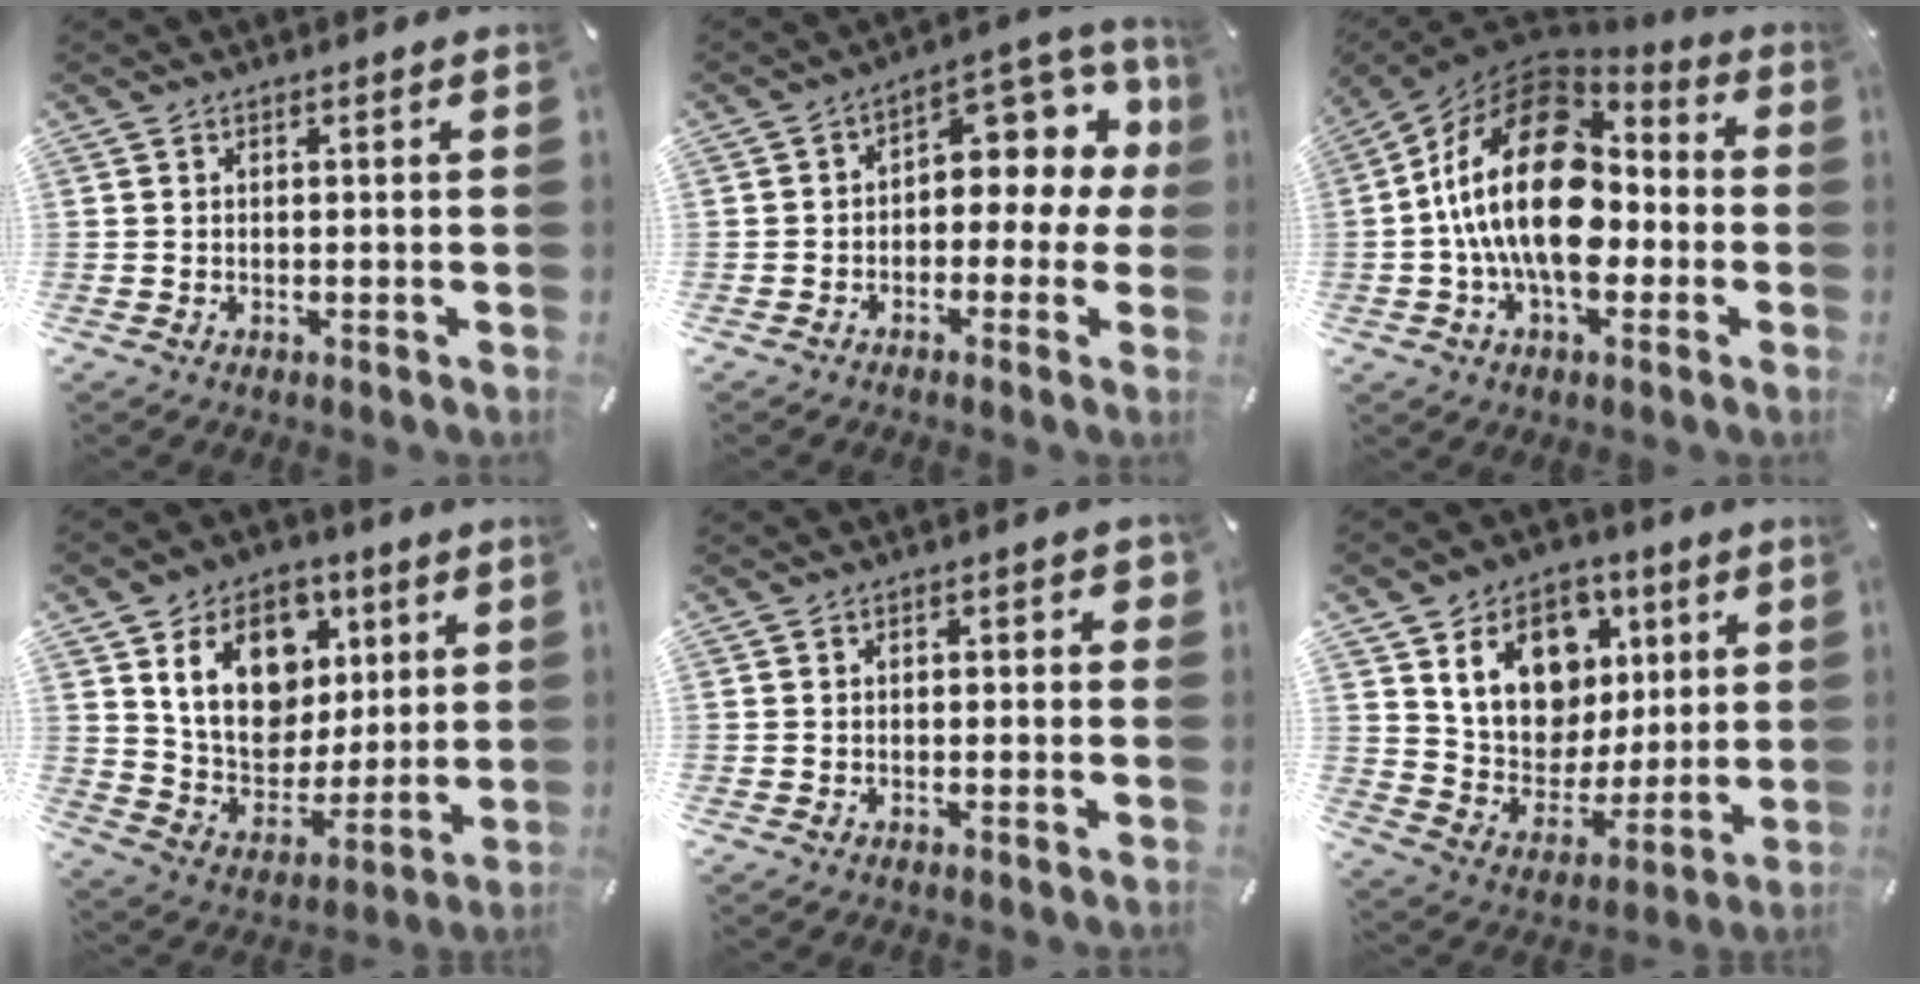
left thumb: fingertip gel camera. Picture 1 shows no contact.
{"total": 9.3, "force": [2.8, 6.0, 6.6], "torque": [-0.084, -0.027, 0.045]}
{"total": 24.3, "force": [-0.5, 15.3, 18.9], "torque": [-0.346, 0.014, -0.010]}
{"total": 18.1, "force": [6.6, 14.1, 9.2], "torque": [-0.158, -0.014, 0.126]}
{"total": 1.6, "force": [-0.7, 0.9, 1.1], "torque": [-0.020, 0.006, -0.015]}
{"total": 16.8, "force": [6.6, 13.5, 7.5], "torque": [-0.116, -0.024, 0.128]}